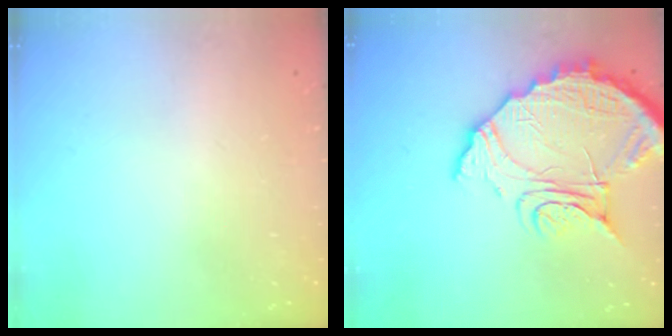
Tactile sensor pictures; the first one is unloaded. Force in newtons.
{"total": 17.6, "press": 17.5, "slide": 1.3}